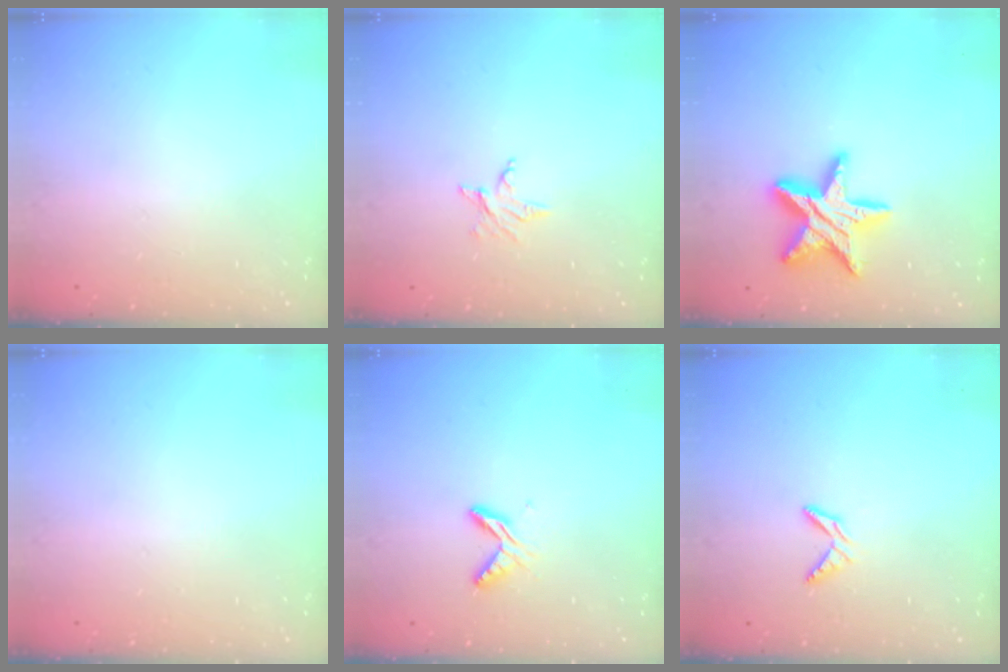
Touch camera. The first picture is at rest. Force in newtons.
{"total": 2.5, "press": 2.5, "slide": 0.4}
{"total": 17.5, "press": 17.5, "slide": 1.4}
{"total": 0.0}
{"total": 6.6, "press": 6.6, "slide": 0.5}
{"total": 3.9, "press": 3.9, "slide": 0.3}